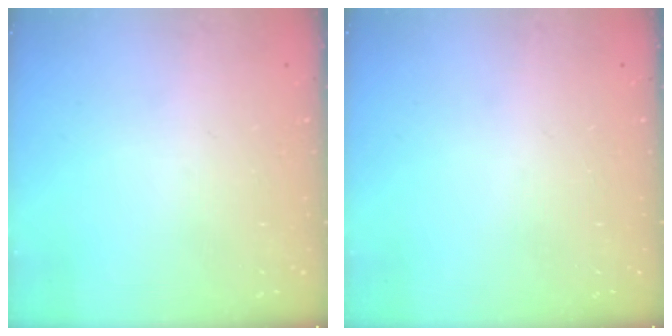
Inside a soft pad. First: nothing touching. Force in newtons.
{"total": 0.0}